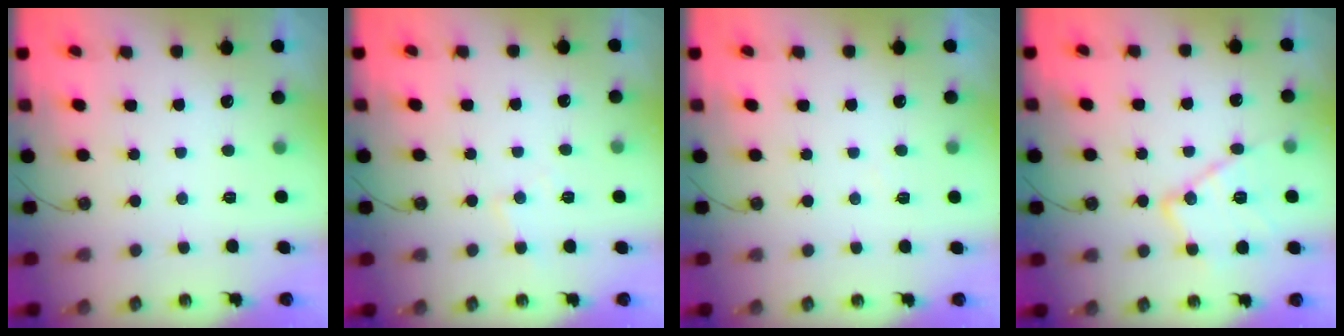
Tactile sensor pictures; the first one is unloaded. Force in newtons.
{"total": 4.9, "press": 4.8, "slide": 0.6}
{"total": 3.9, "press": 3.8, "slide": 0.6}
{"total": 14.9, "press": 14.9, "slide": 1.3}